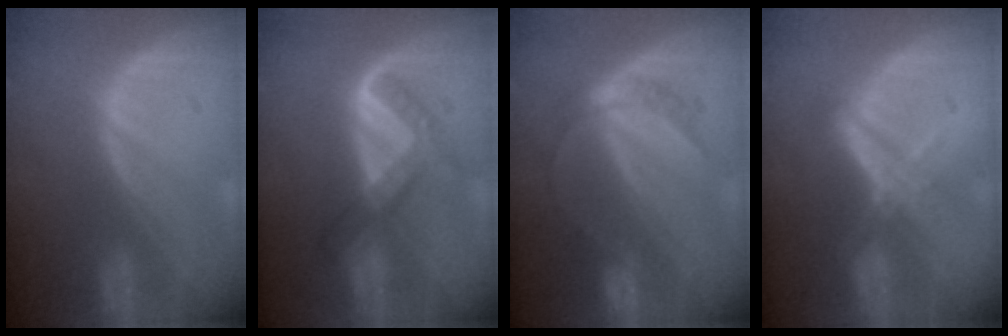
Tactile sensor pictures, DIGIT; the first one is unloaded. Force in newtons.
{"total": 6.1, "press": 5.4, "slide": 2.8}
{"total": 4.8, "press": 4.5, "slide": 1.6}
{"total": 5.5, "press": 4.7, "slide": 2.7}